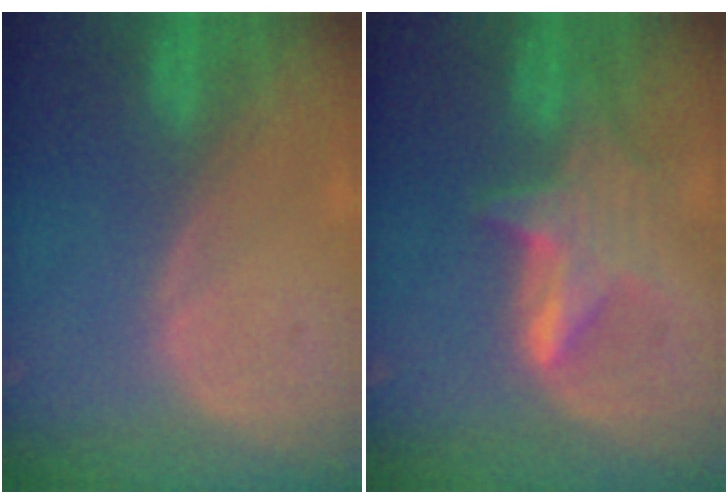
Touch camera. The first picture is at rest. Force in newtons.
{"total": 6.2, "press": 6.0, "slide": 1.3}